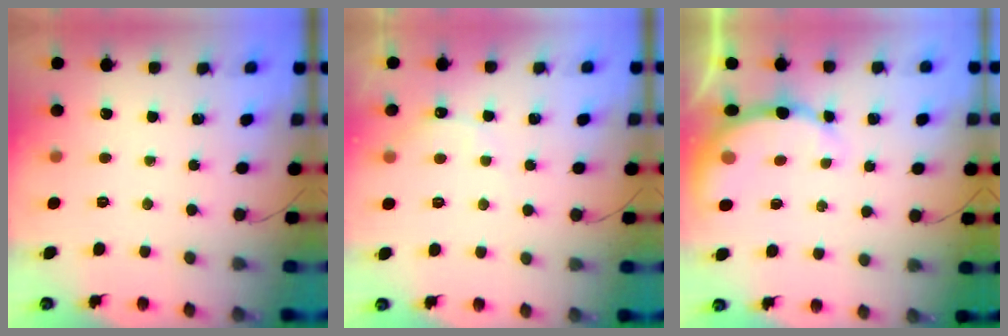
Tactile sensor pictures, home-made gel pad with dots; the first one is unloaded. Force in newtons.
{"total": 6.1, "press": 6.0, "slide": 0.9}
{"total": 8.4, "press": 8.3, "slide": 1.7}